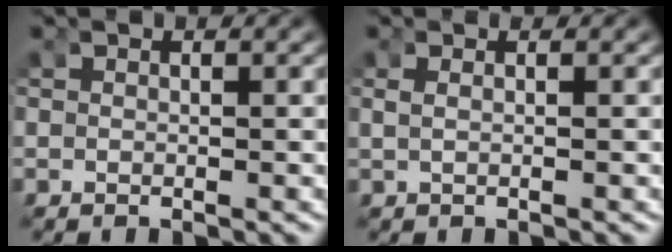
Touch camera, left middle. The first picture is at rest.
{"total": 0.7, "force": [0.0, -0.1, 0.7], "torque": [-0.015, -0.001, 0.007]}